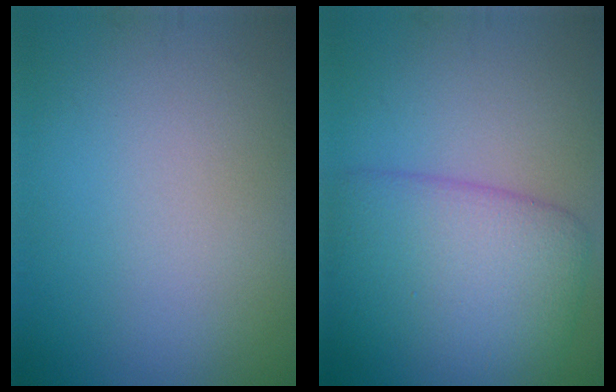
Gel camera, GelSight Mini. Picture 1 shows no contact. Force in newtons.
{"total": 7.7, "press": 7.7, "slide": 0.2}